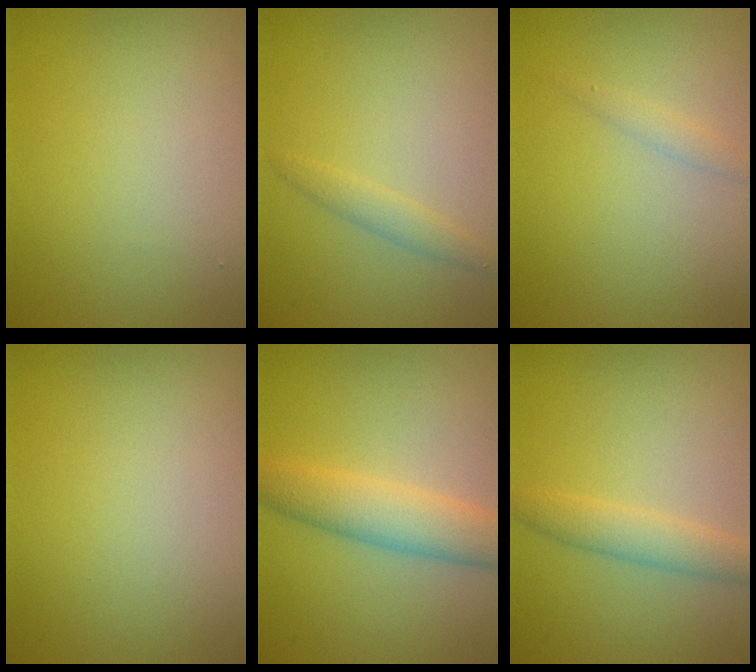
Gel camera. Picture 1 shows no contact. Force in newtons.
{"total": 1.4, "press": 1.4, "slide": 0.0}
{"total": 1.0, "press": 1.0, "slide": 0.0}
{"total": 0.0}
{"total": 4.6, "press": 4.6, "slide": 0.0}
{"total": 2.7, "press": 2.7, "slide": 0.2}